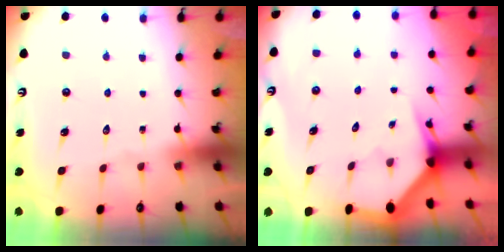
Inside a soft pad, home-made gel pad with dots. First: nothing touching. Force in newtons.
{"total": 2.9, "press": 2.9, "slide": 0.1}